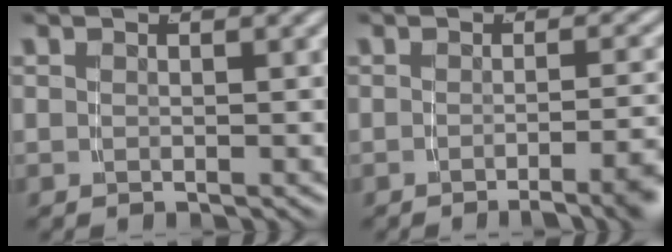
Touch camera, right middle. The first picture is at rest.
{"total": 4.5, "force": [-3.2, 0.3, 3.2], "torque": [-0.026, 0.007, -0.054]}